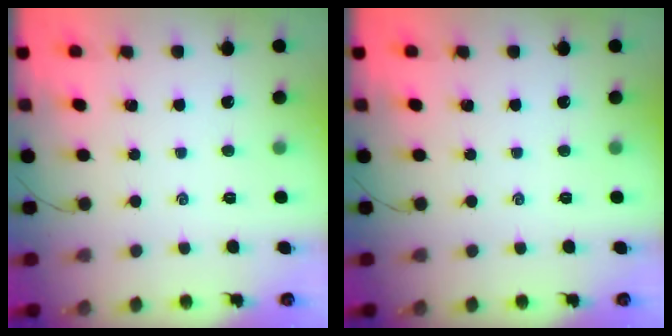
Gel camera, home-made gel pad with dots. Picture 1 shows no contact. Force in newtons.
{"total": 0.0}